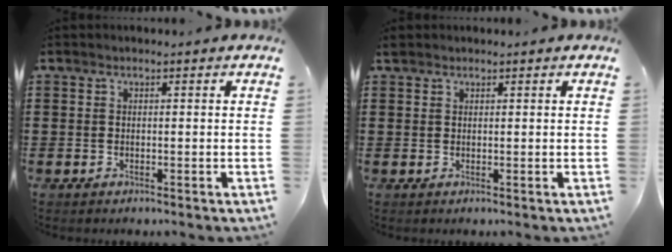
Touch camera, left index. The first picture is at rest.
{"total": 0.8, "force": [0.7, 0.3, 0.3], "torque": [-0.009, 0.002, 0.015]}